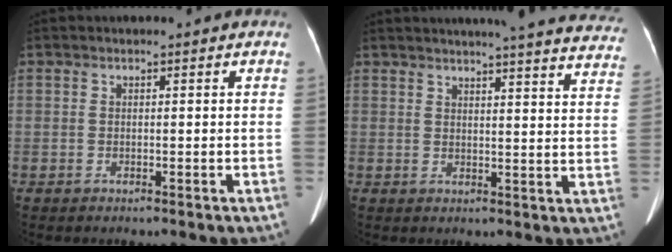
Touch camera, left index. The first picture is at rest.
{"total": 26.3, "force": [24.3, 2.0, 9.9], "torque": [-0.130, -0.066, 0.267]}